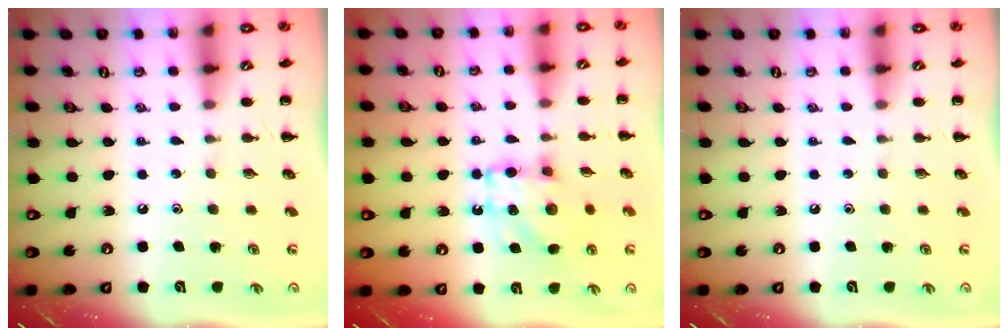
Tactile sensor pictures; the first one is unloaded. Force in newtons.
{"total": 10.7, "press": 10.6, "slide": 1.2}
{"total": 0.0}